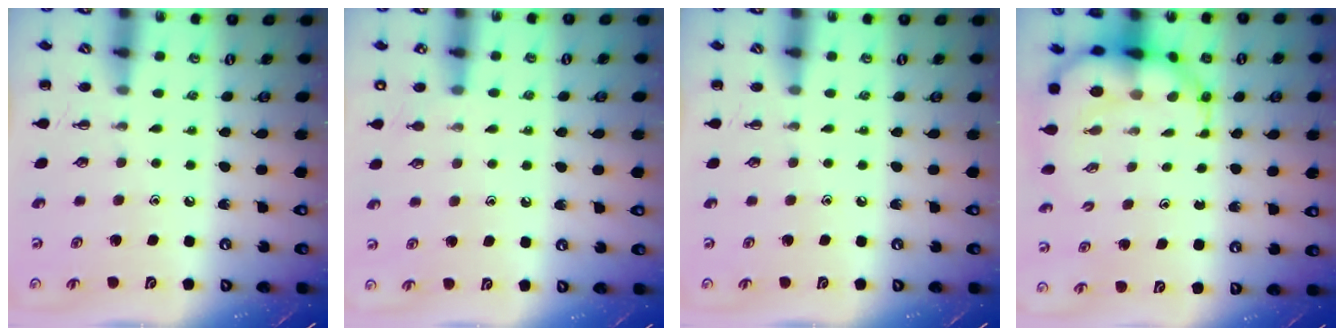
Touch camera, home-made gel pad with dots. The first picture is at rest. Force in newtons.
{"total": 5.7, "press": 5.5, "slide": 1.4}
{"total": 0.0}
{"total": 8.3, "press": 7.9, "slide": 2.4}